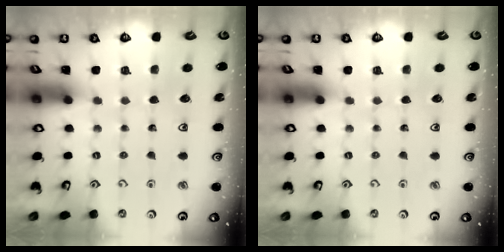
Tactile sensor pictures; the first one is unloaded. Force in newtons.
{"total": 0.0}